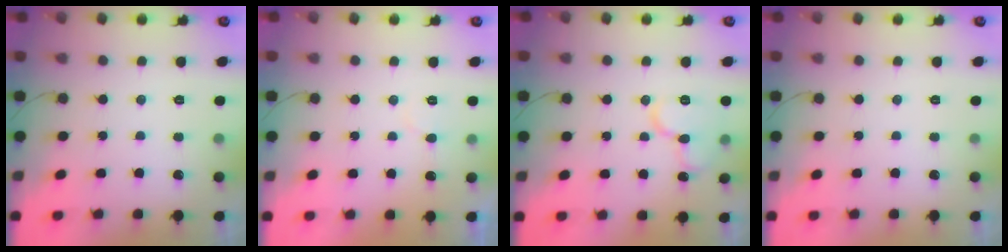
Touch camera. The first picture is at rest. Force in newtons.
{"total": 3.9, "press": 3.9, "slide": 0.4}
{"total": 10.9, "press": 10.8, "slide": 1.4}
{"total": 0.0}